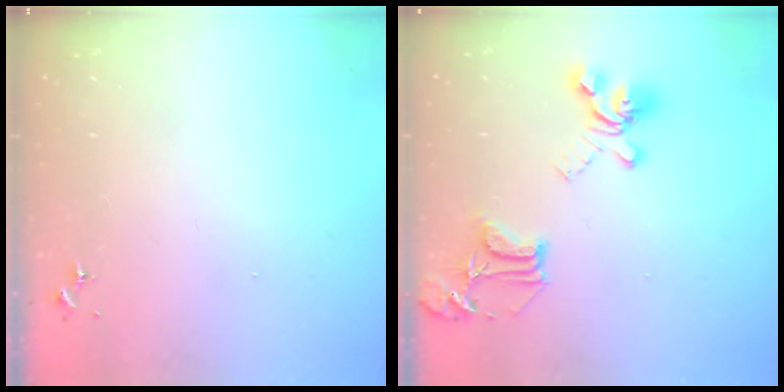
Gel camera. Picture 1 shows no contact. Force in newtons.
{"total": 17.0, "press": 17.0, "slide": 1.4}